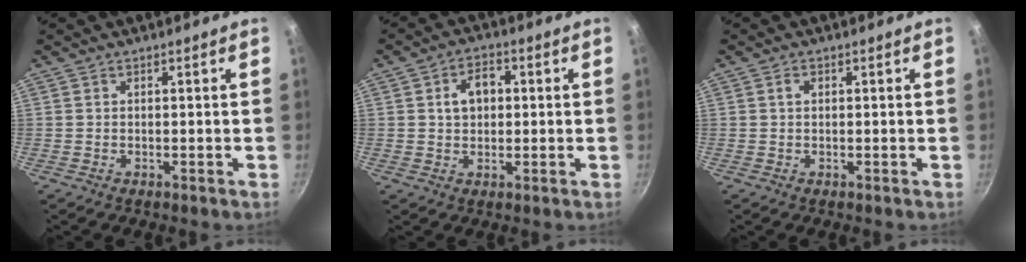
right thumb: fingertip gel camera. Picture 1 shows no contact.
{"total": 6.0, "force": [0.9, 4.5, 4.0], "torque": [-0.041, 0.011, 0.011]}
{"total": 1.3, "force": [0.3, 0.9, 0.8], "torque": [-0.013, 0.005, 0.005]}